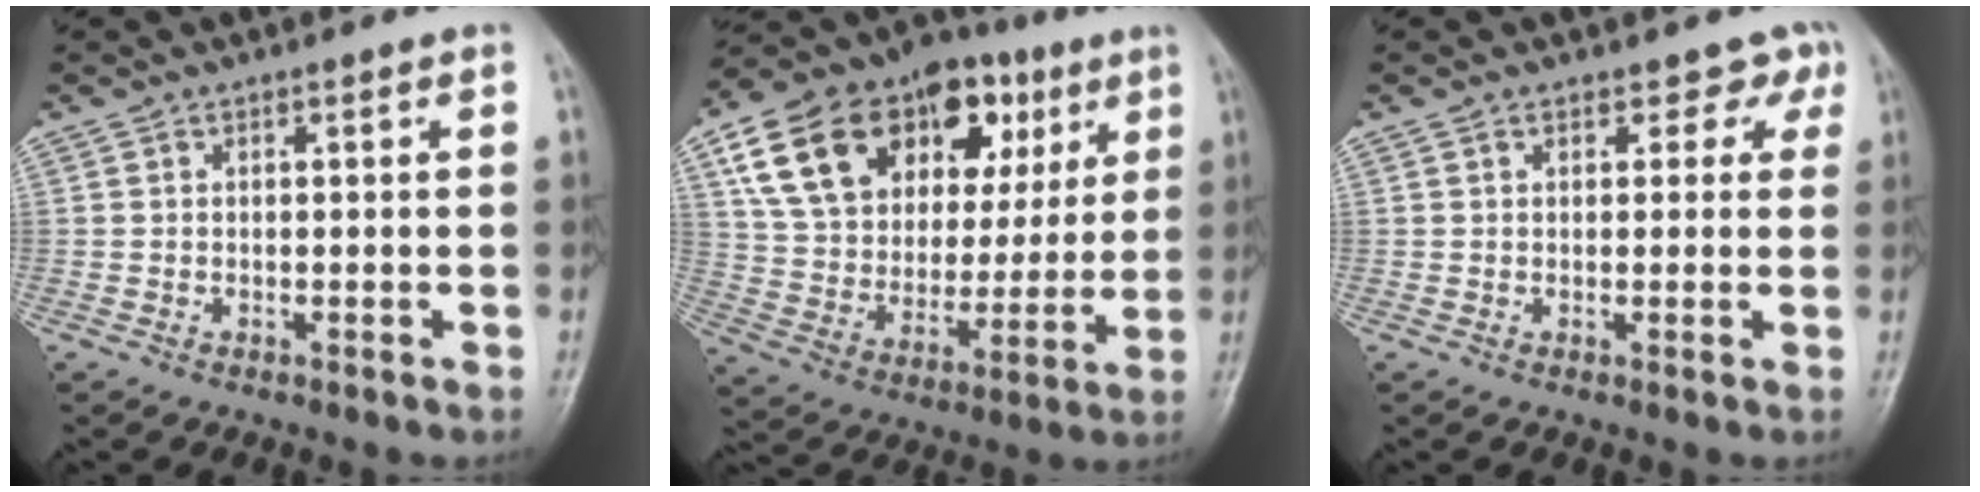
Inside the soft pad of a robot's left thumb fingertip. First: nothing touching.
{"total": 26.7, "force": [11.3, 16.7, 17.5], "torque": [-0.259, 0.014, 0.190]}
{"total": 3.0, "force": [1.9, 2.1, 0.9], "torque": [0.020, -0.005, 0.018]}